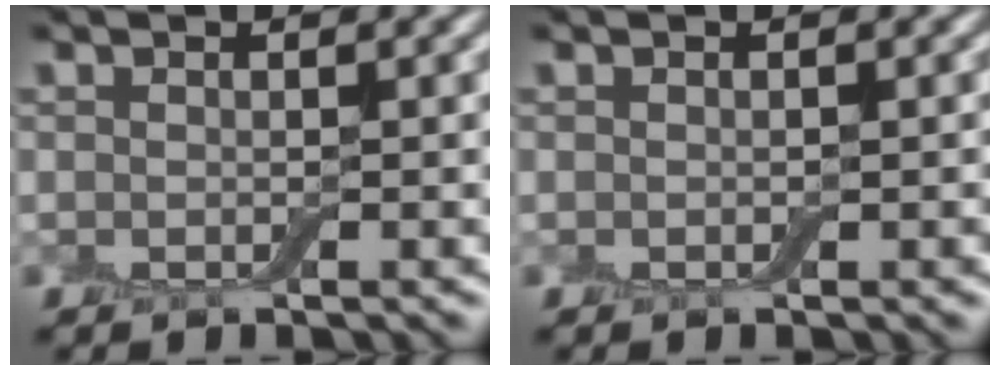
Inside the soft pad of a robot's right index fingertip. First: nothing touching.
{"total": 0.6, "force": [-0.1, 0.1, 0.6], "torque": [-0.008, 0.000, 0.000]}